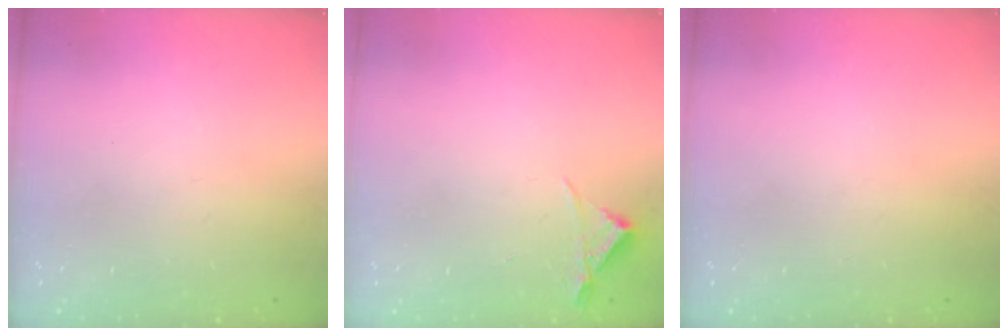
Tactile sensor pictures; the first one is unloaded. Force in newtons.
{"total": 3.0, "press": 2.9, "slide": 0.5}
{"total": 0.0}